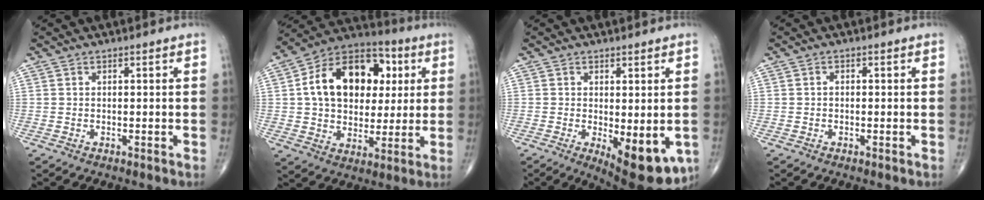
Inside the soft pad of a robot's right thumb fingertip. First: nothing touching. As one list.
[{"total": 20.2, "force": [4.1, 14.1, 13.9], "torque": [-0.188, 0.014, 0.065]}, {"total": 11.6, "force": [-3.4, 4.7, 10.1], "torque": [-0.117, -0.021, -0.034]}, {"total": 0.7, "force": [-0.2, 0.5, 0.4], "torque": [-0.002, 0.002, -0.007]}]